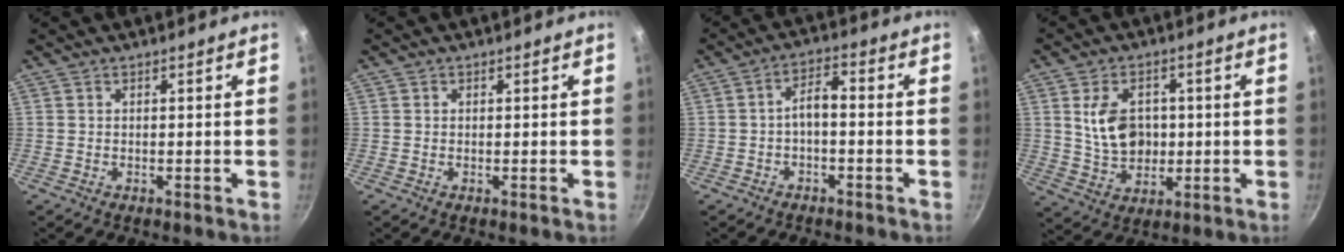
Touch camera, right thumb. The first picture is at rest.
{"total": 0.6, "force": [0.2, 0.5, 0.1], "torque": [0.003, 0.001, 0.001]}
{"total": 4.0, "force": [-1.4, 1.7, 3.3], "torque": [-0.057, 0.030, -0.027]}
{"total": 10.2, "force": [1.3, 7.5, 6.8], "torque": [-0.093, -0.005, 0.029]}